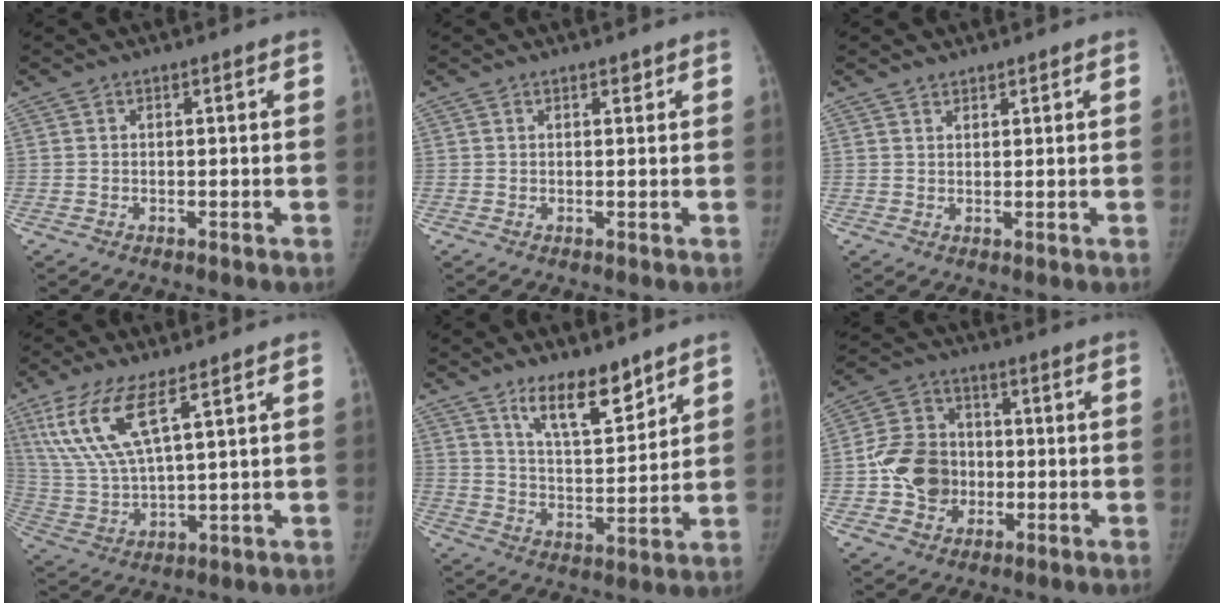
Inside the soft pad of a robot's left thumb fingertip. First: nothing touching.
{"total": 0.8, "force": [0.6, 0.4, 0.3], "torque": [-0.001, -0.004, 0.007]}
{"total": 1.4, "force": [1.2, 0.8, 0.0], "torque": [0.014, -0.012, 0.018]}
{"total": 12.5, "force": [6.6, 3.4, 10.1], "torque": [-0.224, -0.026, 0.141]}
{"total": 10.7, "force": [7.8, 3.6, 6.5], "torque": [-0.087, -0.063, 0.141]}
{"total": 11.8, "force": [-1.6, 10.0, 6.1], "torque": [-0.084, 0.018, -0.034]}